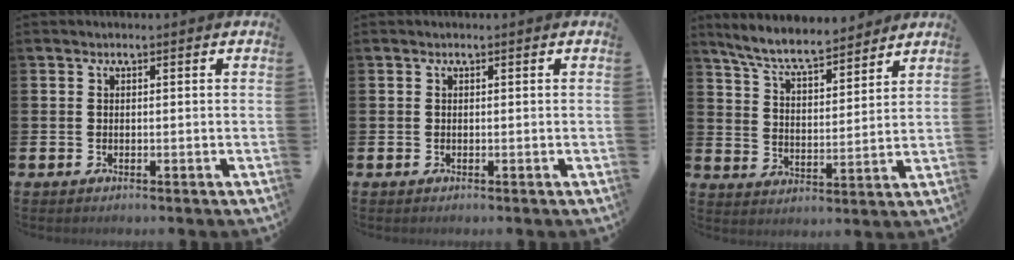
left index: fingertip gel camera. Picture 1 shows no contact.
{"total": 0.0}
{"total": 7.4, "force": [6.9, 1.1, 2.6], "torque": [-0.076, -0.041, 0.120]}